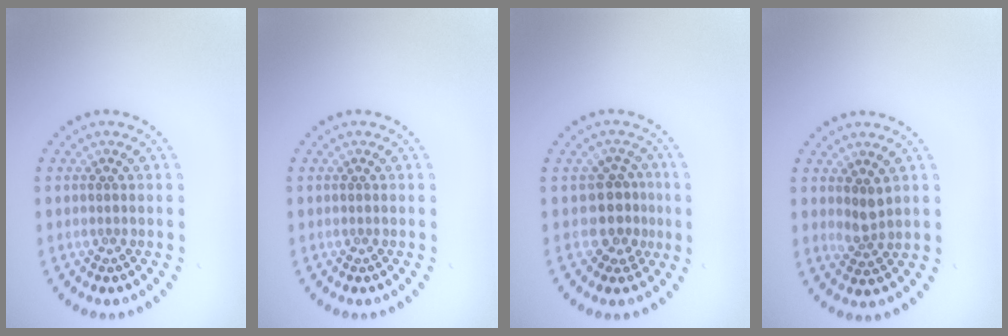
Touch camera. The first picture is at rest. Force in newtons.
{"total": 0.0}
{"total": 2.9, "press": 2.2, "slide": 1.9}
{"total": 1.7, "press": 1.4, "slide": 1.0}